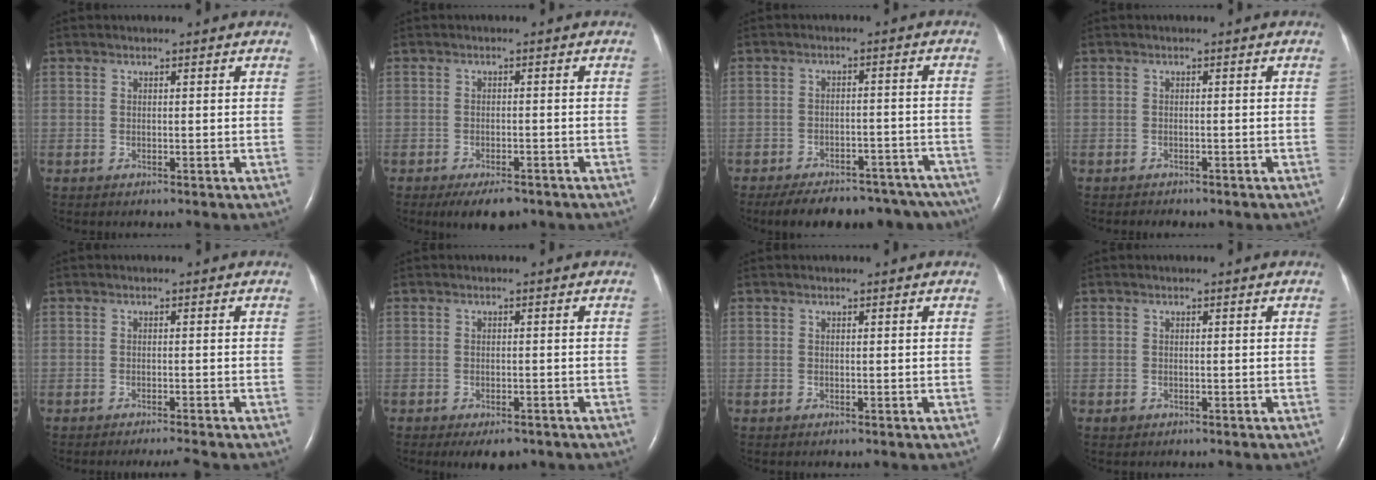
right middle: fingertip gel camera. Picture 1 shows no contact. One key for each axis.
{"total": 5.0, "fx": -3.7, "fy": 1.8, "fz": 2.8, "tx": -0.042, "ty": -0.004, "tz": -0.053}
{"total": 20.4, "fx": -17.2, "fy": 8.2, "fz": 7.4, "tx": -0.100, "ty": 0.008, "tz": -0.206}
{"total": 2.1, "fx": -1.8, "fy": 0.8, "fz": 0.8, "tx": -0.015, "ty": -0.003, "tz": -0.015}
{"total": 2.9, "fx": -2.5, "fy": -0.7, "fz": 1.1, "tx": -0.011, "ty": -0.006, "tz": -0.035}
{"total": 4.1, "fx": -3.0, "fy": 1.7, "fz": 2.3, "tx": -0.026, "ty": -0.004, "tz": -0.037}
{"total": 0.0}
{"total": 0.6, "fx": -0.4, "fy": 0.4, "fz": 0.1, "tx": -0.006, "ty": 0.001, "tz": -0.006}